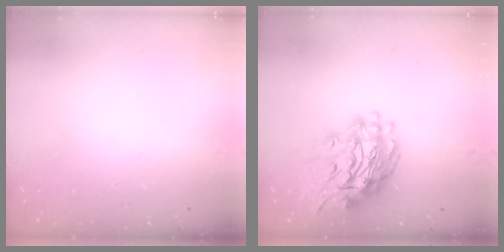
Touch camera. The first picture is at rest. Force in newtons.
{"total": 17.2, "press": 17.1, "slide": 1.9}